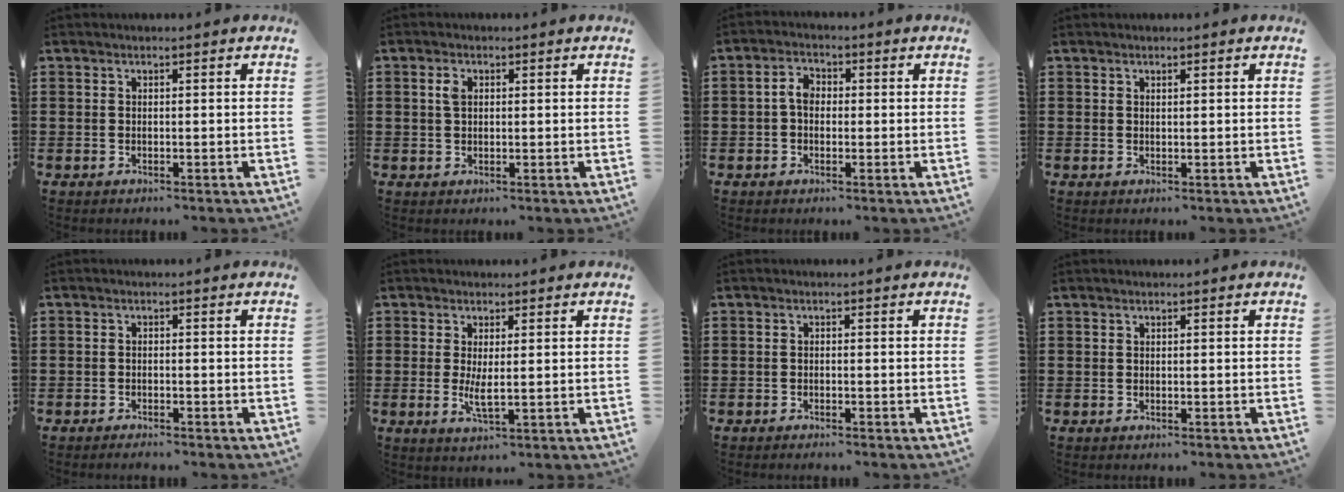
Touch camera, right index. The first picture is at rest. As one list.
[{"total": 2.0, "force": [0.6, 1.1, 1.5], "torque": [-0.034, 0.007, 0.010]}, {"total": 3.5, "force": [-0.1, 2.4, 2.5], "torque": [-0.060, 0.008, -0.007]}, {"total": 0.7, "force": [0.6, 0.3, 0.2], "torque": [-0.006, 0.002, 0.011]}, {"total": 1.0, "force": [-1.0, 0.1, 0.0], "torque": [-0.001, 0.002, -0.020]}, {"total": 3.3, "force": [0.4, 0.5, 3.3], "torque": [-0.062, -0.007, 0.009]}, {"total": 0.7, "force": [-0.7, 0.1, 0.0], "torque": [-0.002, -0.001, -0.014]}, {"total": 0.0}]